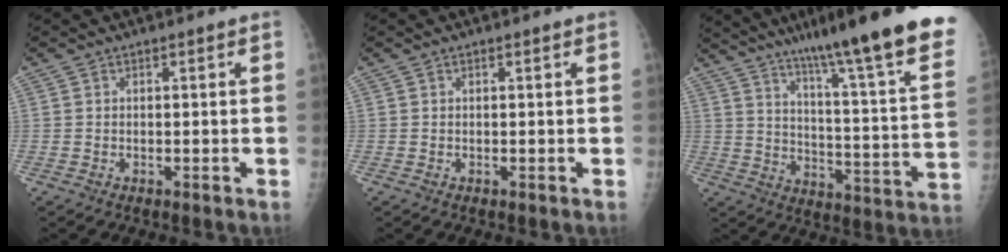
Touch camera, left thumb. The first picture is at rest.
{"total": 0.0}
{"total": 27.4, "force": [19.6, 2.5, 19.0], "torque": [-0.263, -0.081, 0.278]}